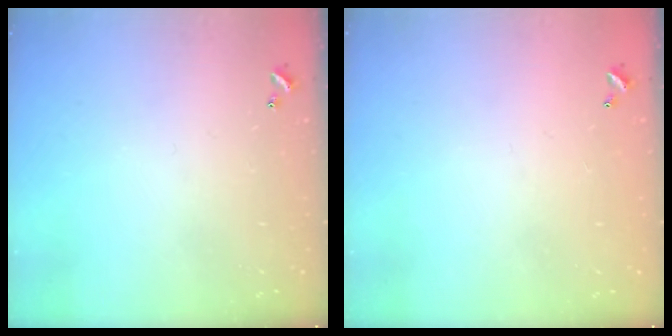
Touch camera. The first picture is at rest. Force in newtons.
{"total": 3.0, "press": 3.0, "slide": 0.1}